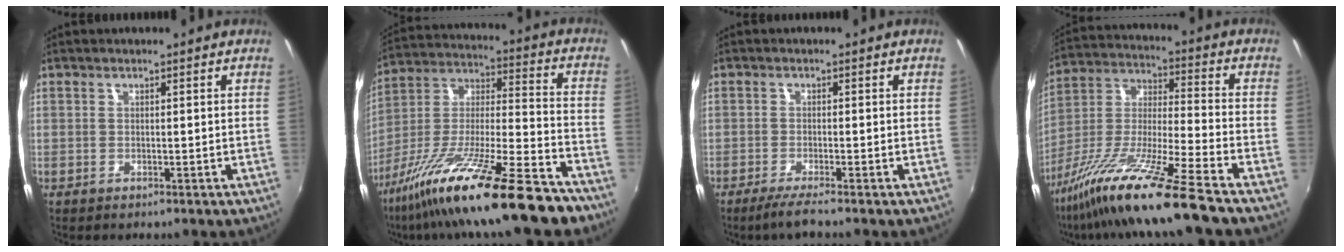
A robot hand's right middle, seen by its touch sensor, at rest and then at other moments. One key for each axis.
{"total": 24.3, "fx": -17.4, "fy": 3.0, "fz": 16.7, "tx": -0.288, "ty": -0.034, "tz": -0.288}
{"total": 3.5, "fx": -2.7, "fy": -0.5, "fz": 2.2, "tx": -0.056, "ty": -0.013, "tz": -0.052}
{"total": 18.6, "fx": -13.7, "fy": -0.7, "fz": 12.6, "tx": -0.247, "ty": -0.030, "tz": -0.252}